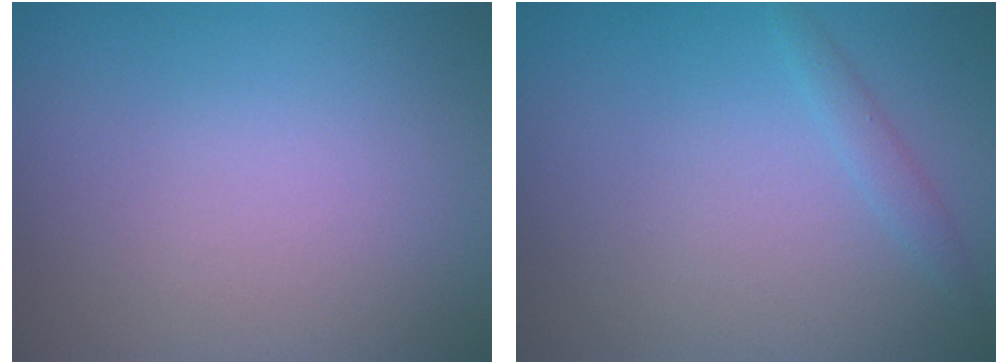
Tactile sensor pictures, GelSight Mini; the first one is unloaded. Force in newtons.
{"total": 1.0, "press": 1.0, "slide": 0.1}